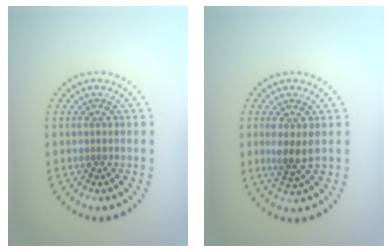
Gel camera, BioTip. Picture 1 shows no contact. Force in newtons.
{"total": 2.0, "press": 1.6, "slide": 1.2}